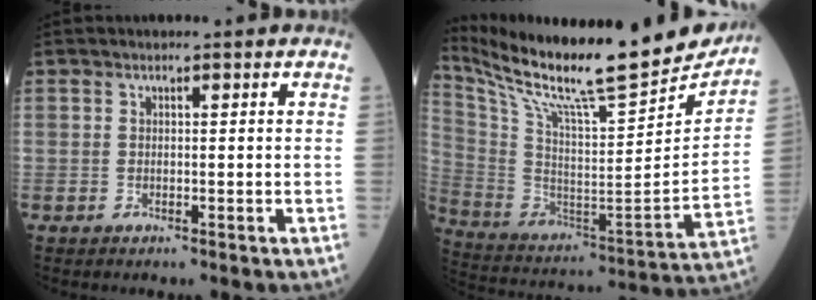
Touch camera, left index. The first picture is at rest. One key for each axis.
{"total": 29.0, "fx": 25.5, "fy": 3.3, "fz": 13.5, "tx": -0.257, "ty": -0.065, "tz": 0.385}